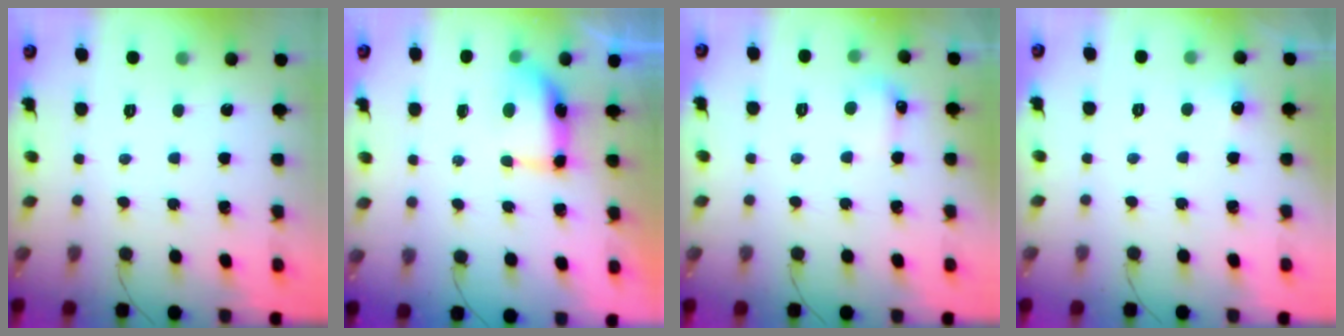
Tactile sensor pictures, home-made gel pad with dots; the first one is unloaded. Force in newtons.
{"total": 7.3, "press": 7.2, "slide": 1.1}
{"total": 5.6, "press": 5.4, "slide": 1.3}
{"total": 4.7, "press": 4.5, "slide": 1.3}